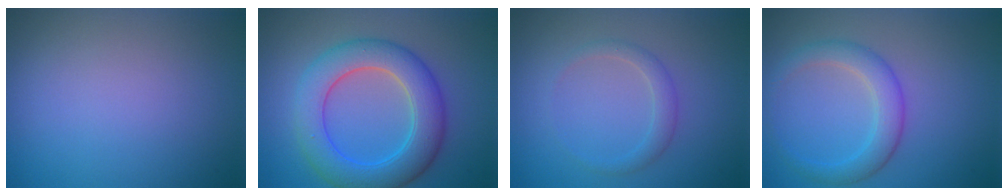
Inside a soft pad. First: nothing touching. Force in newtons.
{"total": 7.1, "press": 7.1, "slide": 0.4}
{"total": 1.7, "press": 1.7, "slide": 0.0}
{"total": 2.6, "press": 2.6, "slide": 0.2}